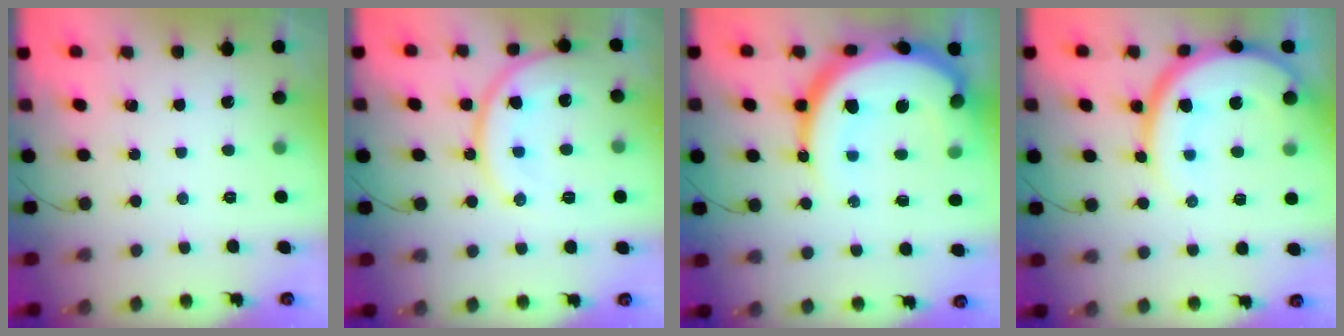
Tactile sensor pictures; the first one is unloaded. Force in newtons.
{"total": 14.2, "press": 14.1, "slide": 0.6}
{"total": 24.2, "press": 24.1, "slide": 2.1}
{"total": 16.6, "press": 16.5, "slide": 1.5}